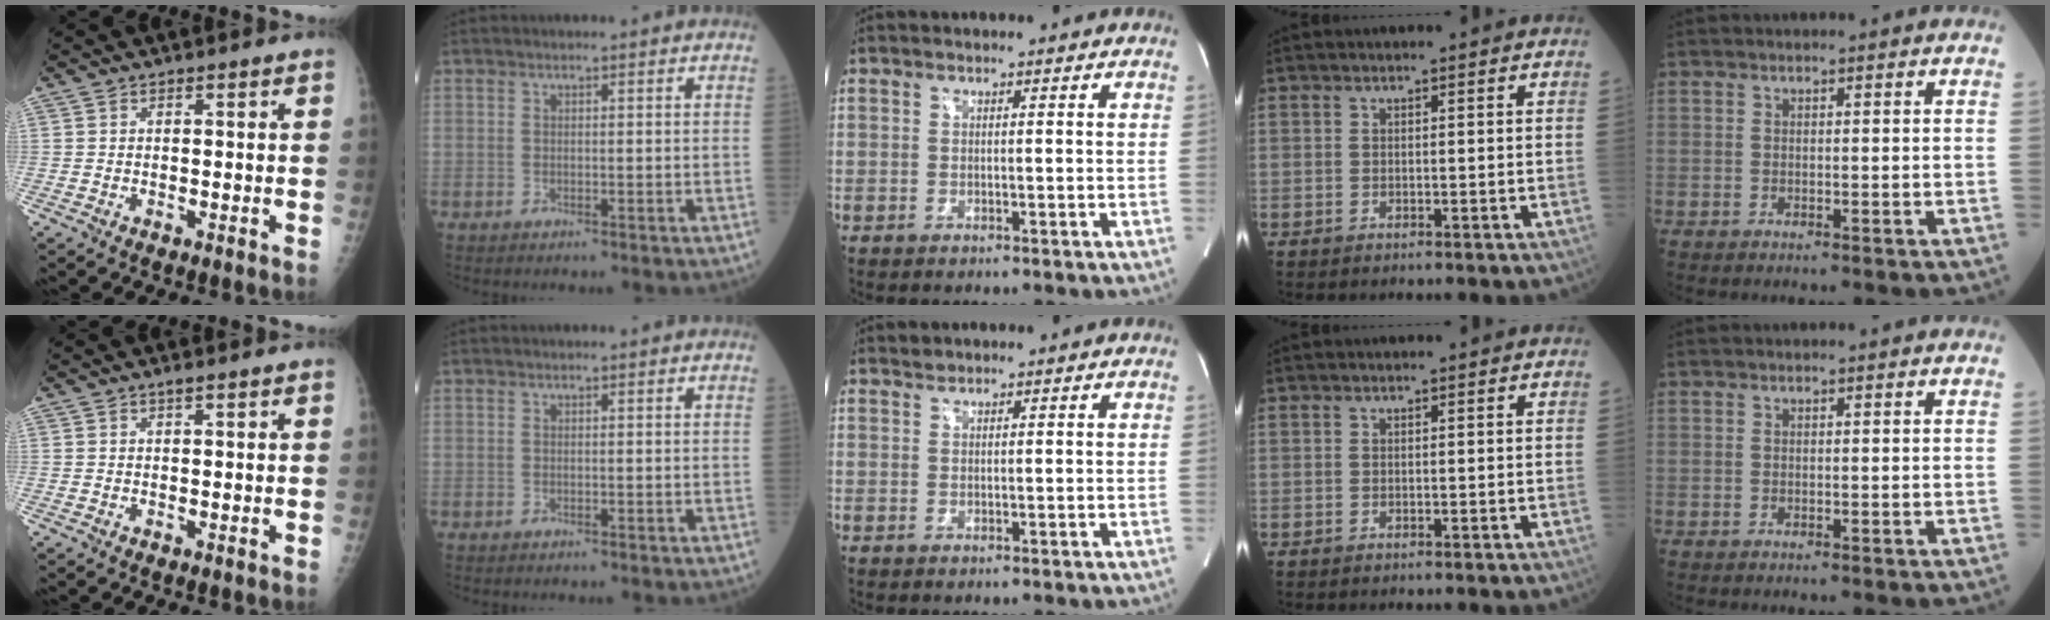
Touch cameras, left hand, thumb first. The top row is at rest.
{"thumb": {"total": 0.8, "force": [0.4, 0.1, 0.6], "torque": [-0.012, 0.004, 0.006]}, "middle": {"total": 0.7, "force": [0.7, 0.2, -0.1], "torque": [0.000, 0.003, 0.012]}}